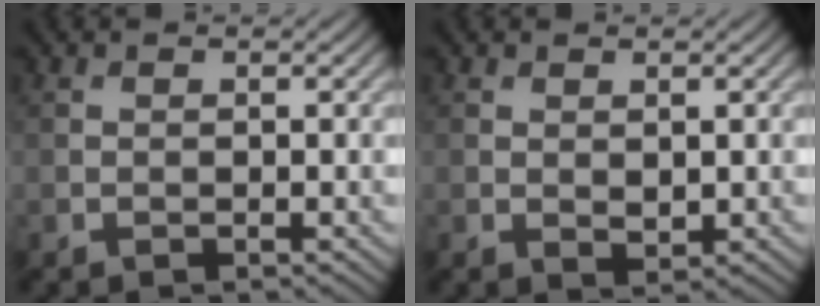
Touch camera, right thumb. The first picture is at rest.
{"total": 1.2, "force": [0.3, 0.6, 0.9], "torque": [-0.016, -0.007, 0.011]}